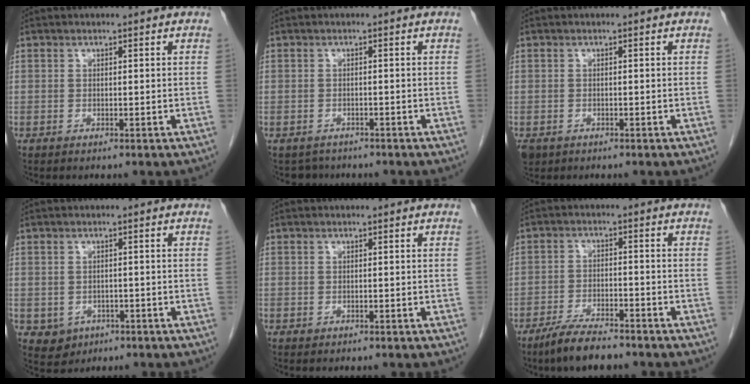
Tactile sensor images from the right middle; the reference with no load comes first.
{"total": 2.1, "force": [-1.8, 0.7, -0.6], "torque": [0.002, -0.004, -0.030]}
{"total": 2.9, "force": [-1.7, 2.2, 1.0], "torque": [-0.024, -0.003, -0.027]}
{"total": 3.5, "force": [-1.4, 3.1, 0.9], "torque": [-0.015, 0.002, -0.013]}
{"total": 0.0}
{"total": 6.8, "force": [-5.5, 1.4, 3.7], "torque": [-0.075, -0.012, -0.100]}